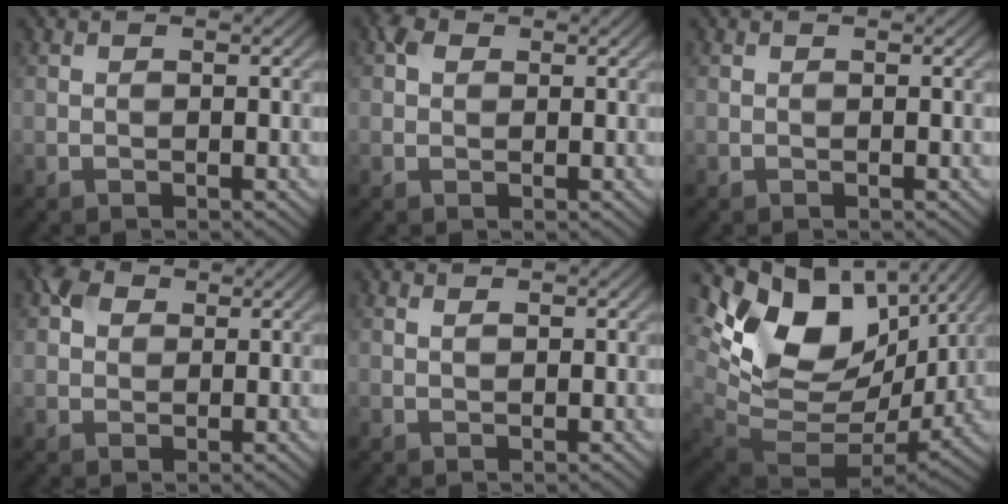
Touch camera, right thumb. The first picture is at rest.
{"total": 1.7, "force": [0.6, 1.3, 0.9], "torque": [-0.018, 0.005, 0.006]}
{"total": 0.0}
{"total": 3.1, "force": [1.3, 2.5, 1.4], "torque": [-0.032, 0.006, 0.021]}
{"total": 0.7, "force": [0.5, 0.3, 0.4], "torque": [-0.011, -0.001, 0.011]}
{"total": 16.0, "force": [4.4, 10.5, 11.3], "torque": [-0.241, -0.022, 0.102]}